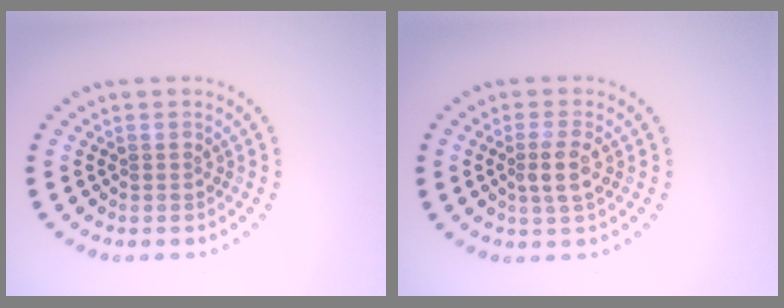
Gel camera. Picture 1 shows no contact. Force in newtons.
{"total": 2.3, "press": 2.0, "slide": 1.1}